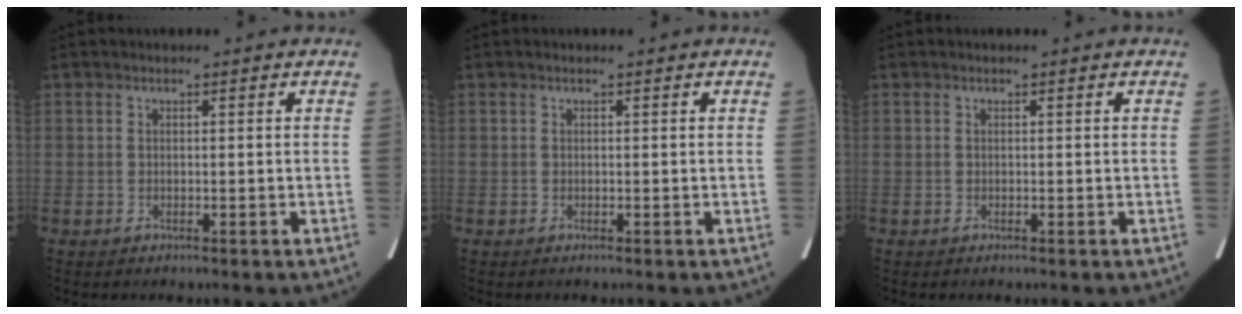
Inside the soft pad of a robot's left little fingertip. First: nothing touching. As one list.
[{"total": 0.0}, {"total": 0.0}]